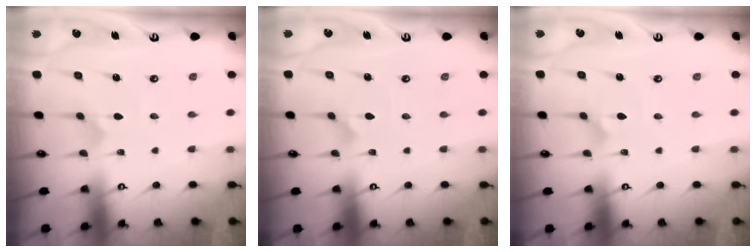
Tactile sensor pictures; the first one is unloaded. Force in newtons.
{"total": 2.1, "press": 2.1, "slide": 0.0}
{"total": 2.1, "press": 2.1, "slide": 0.0}